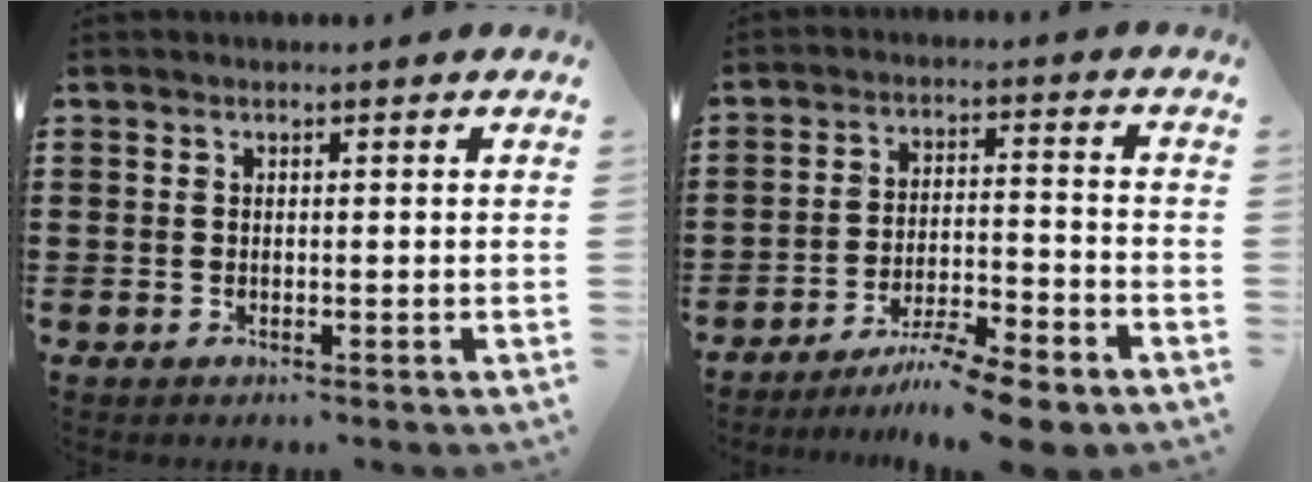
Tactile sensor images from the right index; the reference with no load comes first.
{"total": 7.3, "force": [-6.4, 0.1, 3.5], "torque": [-0.067, 0.000, -0.123]}